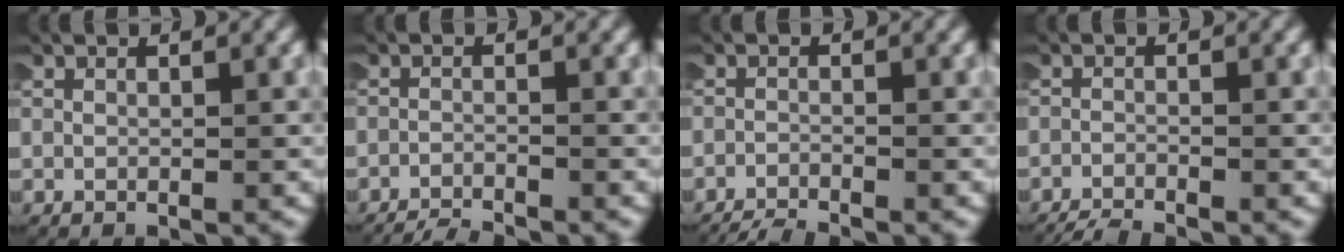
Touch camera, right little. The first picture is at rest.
{"total": 5.2, "force": [-5.1, 0.9, 0.5], "torque": [-0.013, -0.019, -0.076]}
{"total": 4.6, "force": [-4.4, 0.9, 0.5], "torque": [-0.016, -0.017, -0.067]}
{"total": 3.7, "force": [-3.6, 0.7, 0.5], "torque": [-0.015, -0.015, -0.054]}